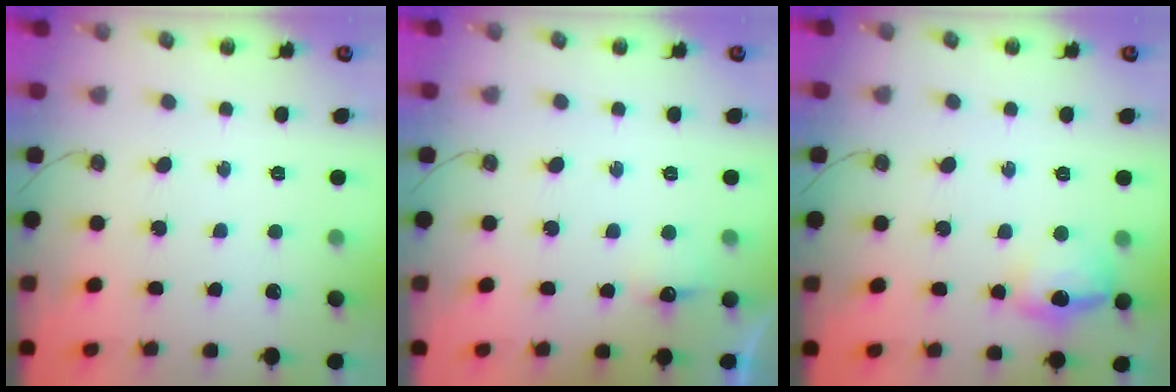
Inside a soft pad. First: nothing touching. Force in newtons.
{"total": 4.9, "press": 4.8, "slide": 1.0}
{"total": 12.8, "press": 12.7, "slide": 0.9}